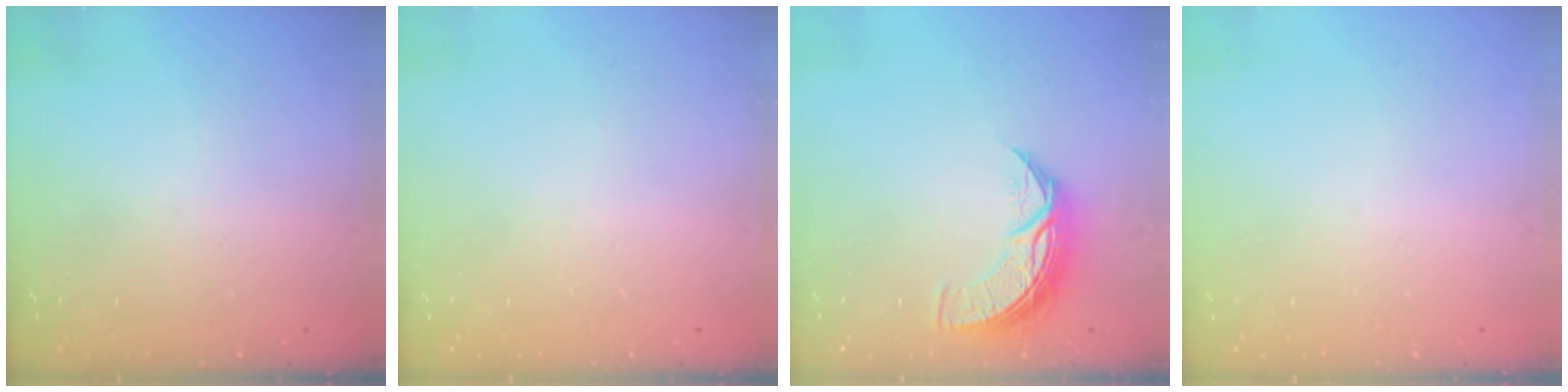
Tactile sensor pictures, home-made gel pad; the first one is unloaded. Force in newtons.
{"total": 0.0}
{"total": 8.2, "press": 8.2, "slide": 0.0}
{"total": 0.0}